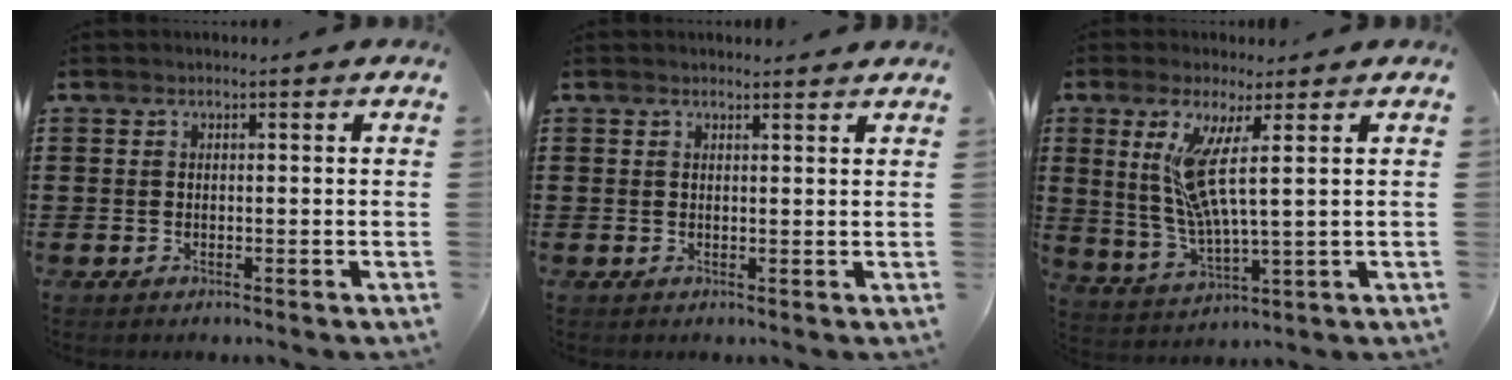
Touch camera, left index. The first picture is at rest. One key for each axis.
{"total": 1.2, "fx": 1.2, "fy": 0.0, "fz": 0.1, "tx": -0.004, "ty": -0.001, "tz": 0.024}
{"total": 9.6, "fx": 3.5, "fy": 1.2, "fz": 8.9, "tx": -0.193, "ty": -0.009, "tz": 0.058}